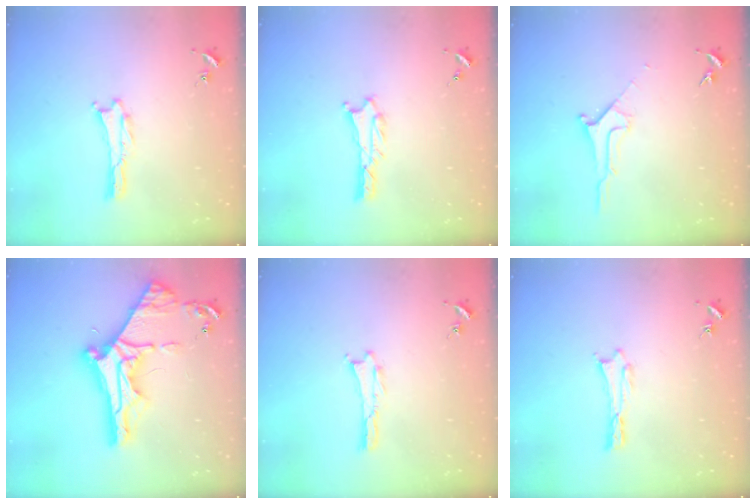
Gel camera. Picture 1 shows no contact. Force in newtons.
{"total": 1.3, "press": 1.3, "slide": 0.3}
{"total": 1.8, "press": 1.7, "slide": 0.2}
{"total": 11.8, "press": 11.7, "slide": 1.2}
{"total": 0.0}
{"total": 0.0}